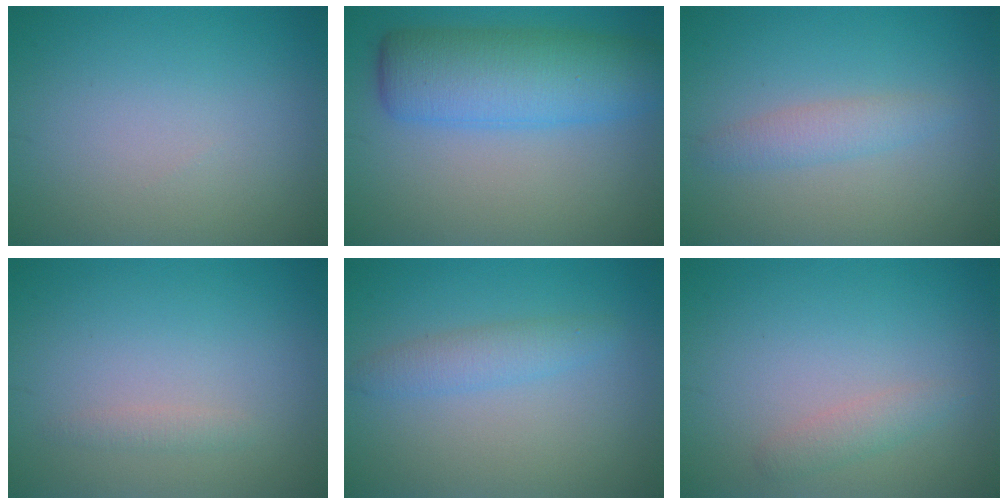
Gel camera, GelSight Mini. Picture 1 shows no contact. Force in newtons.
{"total": 7.8, "press": 7.8, "slide": 0.1}
{"total": 2.0, "press": 2.0, "slide": 0.0}
{"total": 0.8, "press": 0.8, "slide": 0.0}
{"total": 2.2, "press": 2.2, "slide": 0.1}
{"total": 1.5, "press": 1.5, "slide": 0.0}